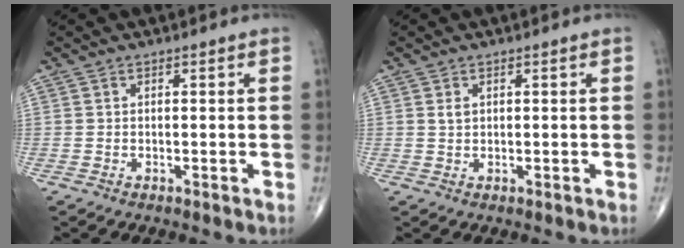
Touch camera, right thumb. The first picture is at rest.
{"total": 1.2, "force": [0.5, 0.8, 0.8], "torque": [-0.013, 0.001, 0.012]}